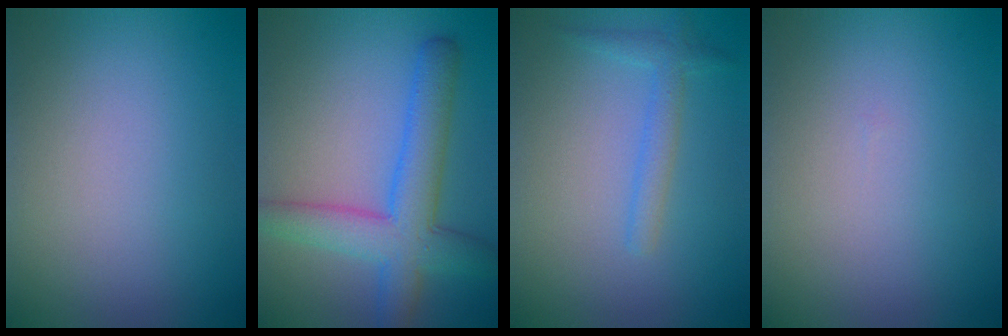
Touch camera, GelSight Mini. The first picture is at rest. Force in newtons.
{"total": 6.6, "press": 6.6, "slide": 0.2}
{"total": 1.9, "press": 1.9, "slide": 0.1}
{"total": 0.0}